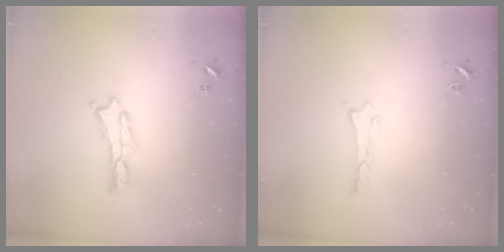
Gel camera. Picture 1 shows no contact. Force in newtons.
{"total": 0.0}